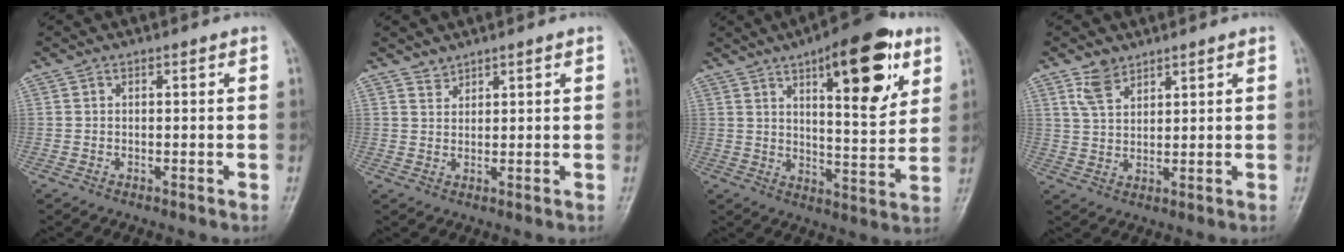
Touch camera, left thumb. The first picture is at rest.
{"total": 1.8, "force": [1.6, 0.7, 0.0], "torque": [0.012, -0.009, 0.030]}
{"total": 18.0, "force": [8.4, 6.4, 14.5], "torque": [-0.171, -0.033, 0.121]}
{"total": 4.5, "force": [3.2, 2.5, 2.0], "torque": [-0.028, -0.020, 0.070]}